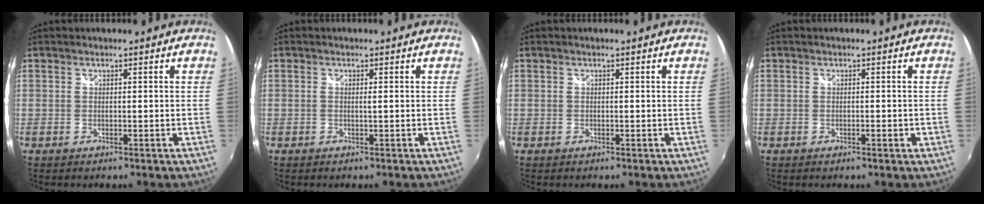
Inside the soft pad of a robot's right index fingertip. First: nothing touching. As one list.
[{"total": 0.5, "force": [0.1, -0.3, 0.4], "torque": [-0.005, 0.003, 0.002]}, {"total": 0.0}, {"total": 0.9, "force": [-0.3, 0.3, 0.9], "torque": [-0.010, 0.005, -0.001]}]